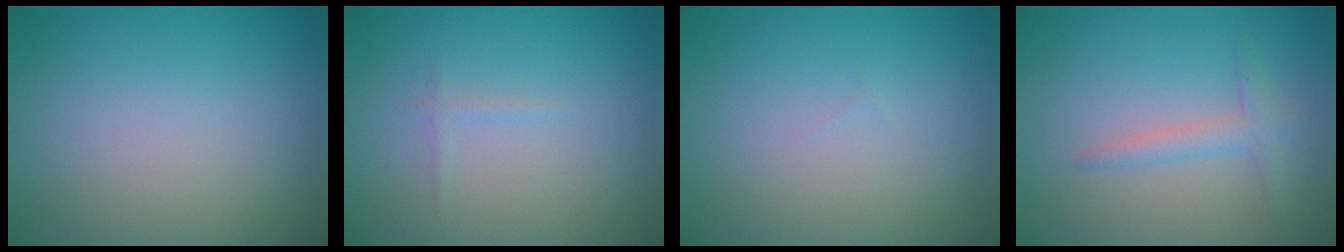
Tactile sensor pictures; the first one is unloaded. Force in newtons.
{"total": 0.6, "press": 0.6, "slide": 0.0}
{"total": 0.0}
{"total": 1.8, "press": 1.8, "slide": 0.1}